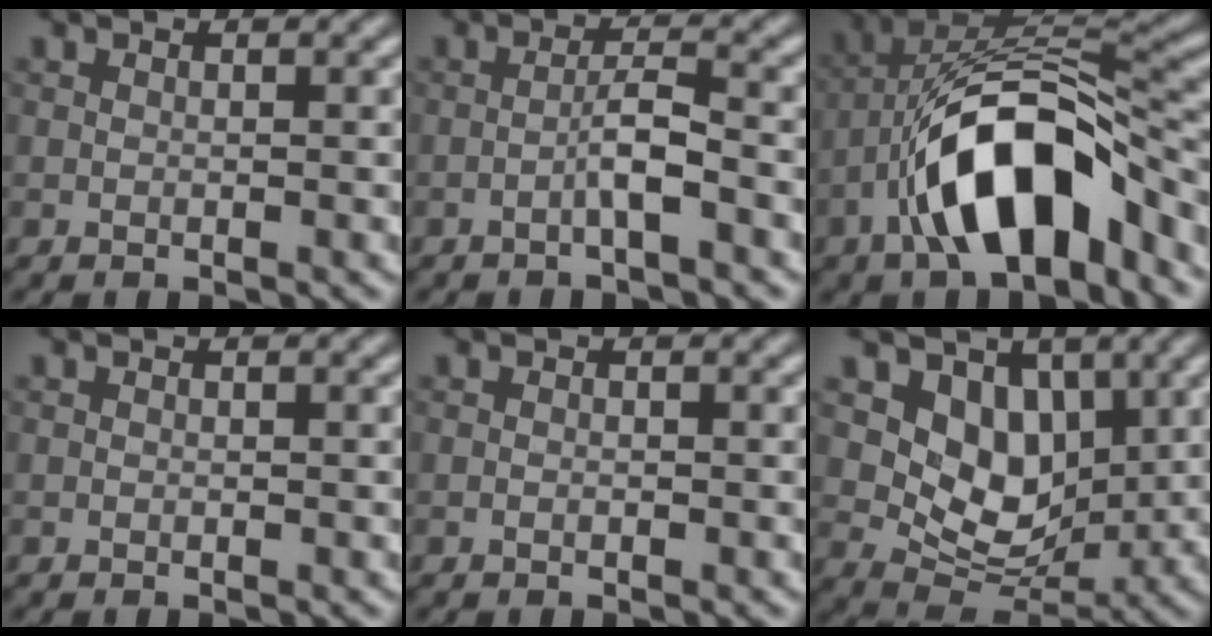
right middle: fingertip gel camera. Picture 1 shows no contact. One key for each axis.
{"total": 2.3, "fx": -1.2, "fy": 0.0, "fz": 2.0, "tx": -0.036, "ty": 0.012, "tz": -0.025}
{"total": 11.4, "fx": -5.0, "fy": 4.9, "fz": 9.0, "tx": -0.161, "ty": 0.013, "tz": -0.092}
{"total": 0.0}
{"total": 0.0}
{"total": 6.8, "fx": 1.8, "fy": 5.1, "fz": 4.1, "tx": -0.067, "ty": -0.016, "tz": 0.027}